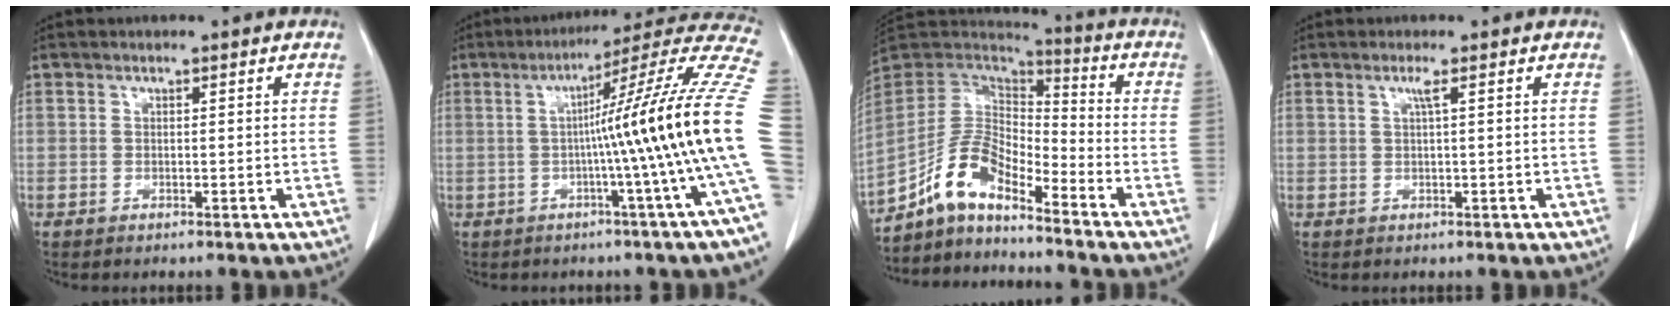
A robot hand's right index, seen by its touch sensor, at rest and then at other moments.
{"total": 19.8, "force": [-1.9, -3.4, 19.4], "torque": [-0.208, 0.017, -0.043]}
{"total": 10.3, "force": [-7.9, 3.2, 5.9], "torque": [-0.125, 0.034, -0.150]}
{"total": 1.3, "force": [0.5, -0.4, 1.1], "torque": [-0.025, 0.001, 0.011]}